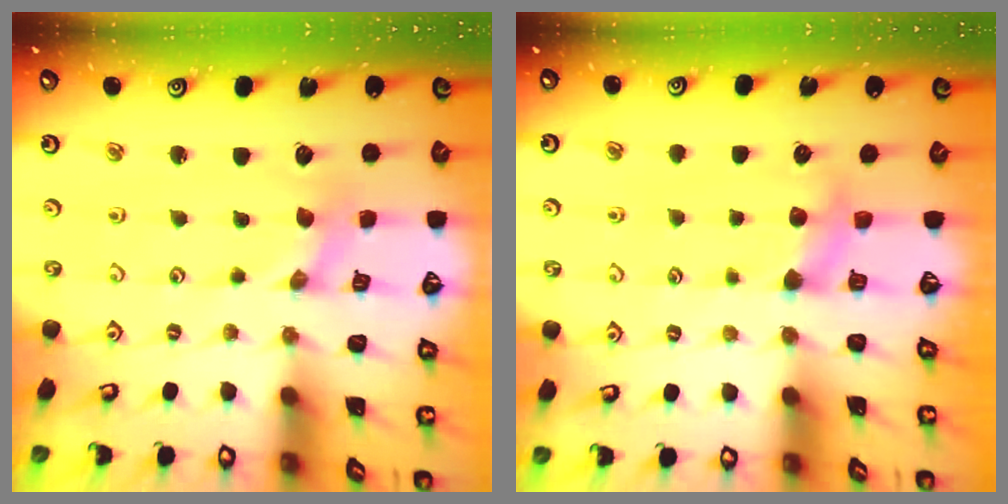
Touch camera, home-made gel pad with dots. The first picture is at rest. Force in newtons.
{"total": 3.8, "press": 3.7, "slide": 0.5}